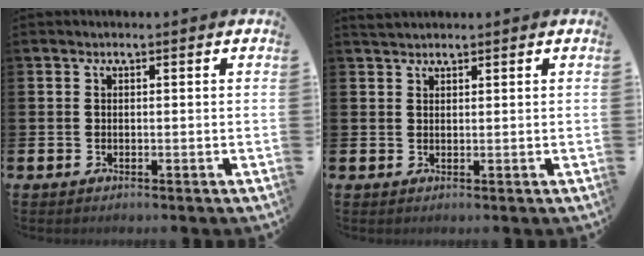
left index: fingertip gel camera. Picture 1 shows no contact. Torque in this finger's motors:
{"motor_torque": [0.10, 0.03, -0.02, 0.01]}